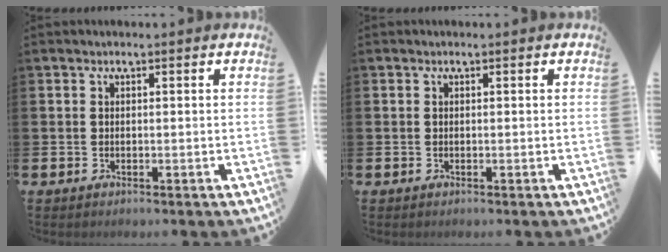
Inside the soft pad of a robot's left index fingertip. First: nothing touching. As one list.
[{"total": 0.0}]